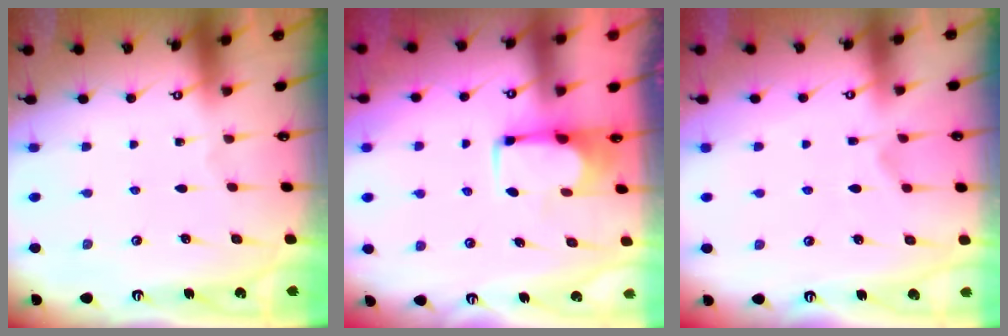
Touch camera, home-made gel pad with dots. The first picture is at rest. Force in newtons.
{"total": 1.8, "press": 1.6, "slide": 0.8}
{"total": 1.7, "press": 1.0, "slide": 1.4}